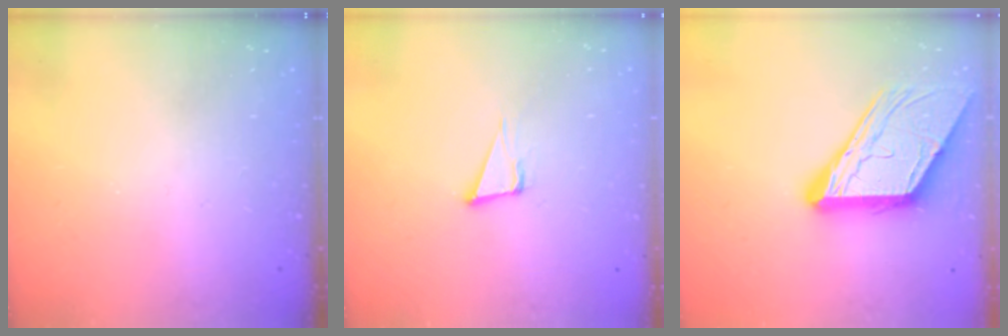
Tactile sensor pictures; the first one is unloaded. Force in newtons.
{"total": 5.7, "press": 4.6, "slide": 3.2}
{"total": 13.5, "press": 13.4, "slide": 1.6}